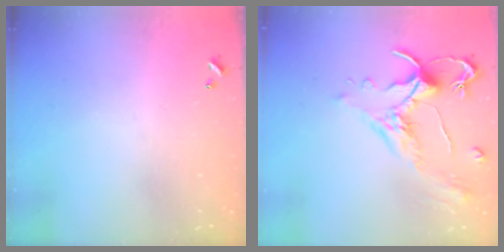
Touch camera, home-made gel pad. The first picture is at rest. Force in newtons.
{"total": 1.8, "press": 1.2, "slide": 1.3}